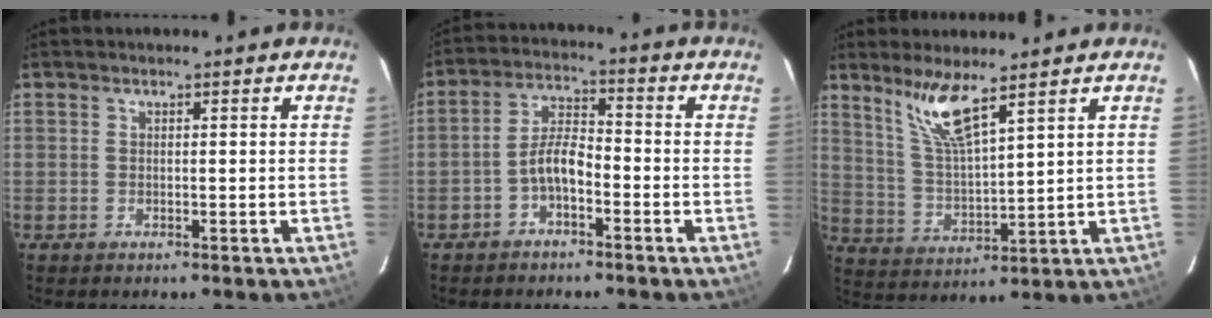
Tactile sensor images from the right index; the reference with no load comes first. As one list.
[{"total": 5.3, "force": [-3.0, 2.0, 3.9], "torque": [-0.082, 0.017, -0.055]}, {"total": 8.8, "force": [6.3, 0.8, 6.1], "torque": [-0.116, -0.003, 0.135]}]